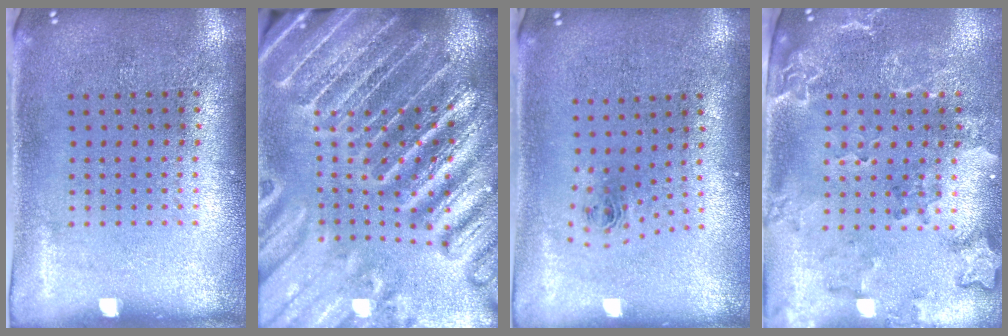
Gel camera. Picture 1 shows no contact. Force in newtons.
{"total": 5.4, "press": 4.8, "slide": 2.5}
{"total": 0.8, "press": 0.3, "slide": 0.7}
{"total": 2.0, "press": 1.9, "slide": 0.7}